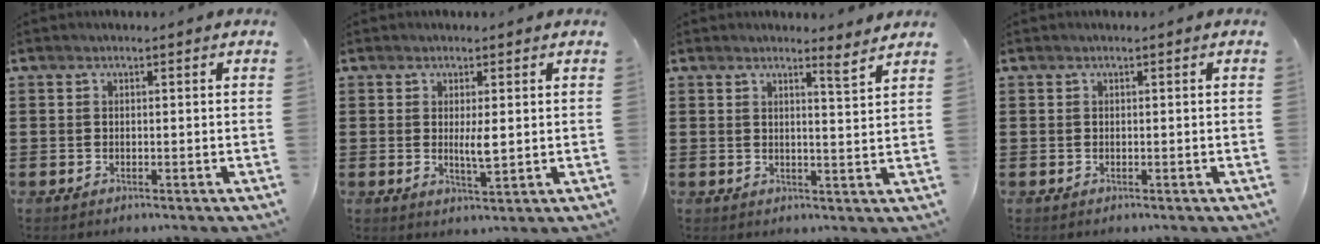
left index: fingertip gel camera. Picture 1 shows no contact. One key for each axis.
{"total": 3.2, "fx": 0.5, "fy": 0.7, "fz": 3.1, "tx": -0.052, "ty": -0.005, "tz": 0.007}
{"total": 2.4, "fx": 2.1, "fy": -0.8, "fz": 0.9, "tx": -0.018, "ty": -0.019, "tz": 0.030}
{"total": 0.0}